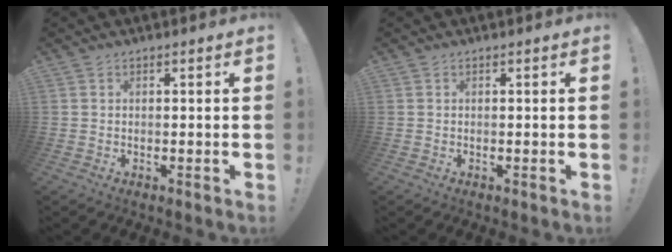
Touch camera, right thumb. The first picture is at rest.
{"total": 0.0}